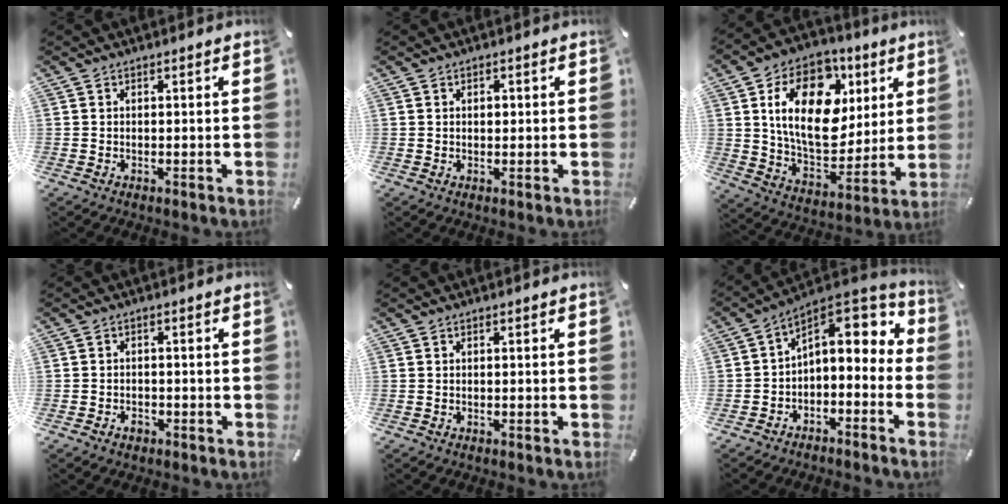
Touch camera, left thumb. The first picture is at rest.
{"total": 1.3, "force": [0.2, 1.0, 0.8], "torque": [-0.009, 0.003, -0.001]}
{"total": 21.6, "force": [6.9, 14.4, 14.6], "torque": [-0.240, -0.014, 0.118]}
{"total": 2.1, "force": [-1.2, 1.4, 0.8], "torque": [-0.015, 0.006, -0.026]}
{"total": 0.0}
{"total": 8.7, "force": [2.6, 5.3, 6.3], "torque": [-0.081, -0.026, 0.047]}